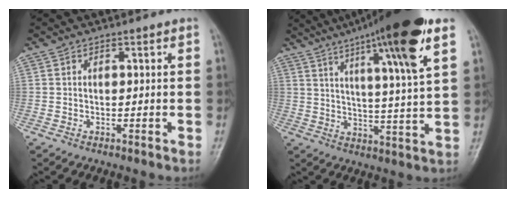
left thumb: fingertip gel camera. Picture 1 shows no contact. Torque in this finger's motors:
{"motor_torque": [1.55, -0.17, 1.73, -1.04, 0.50]}